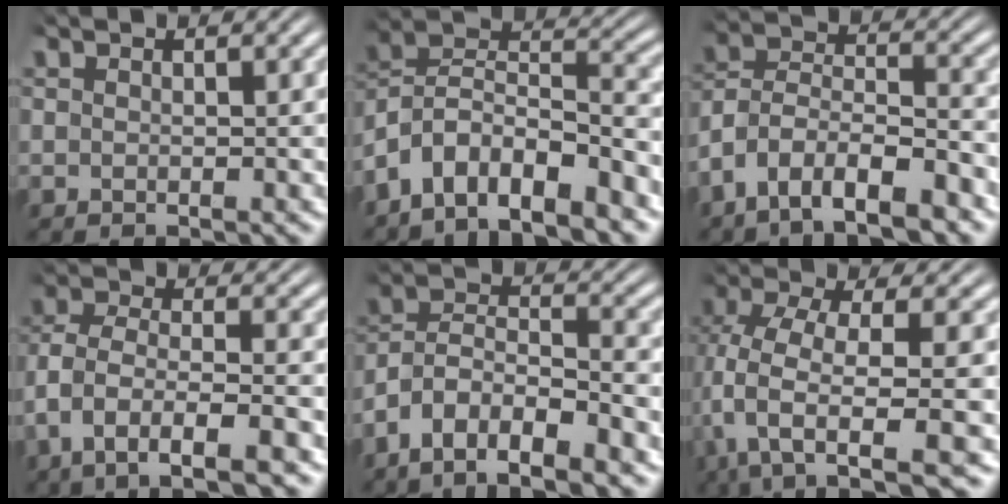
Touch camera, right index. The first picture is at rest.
{"total": 10.9, "force": [-3.5, 8.8, 5.4], "torque": [-0.151, -0.035, -0.063]}
{"total": 9.3, "force": [-3.9, 7.5, 3.9], "torque": [-0.110, -0.033, -0.076]}
{"total": 7.3, "force": [-3.4, 4.0, 5.1], "torque": [-0.111, -0.039, -0.040]}
{"total": 9.8, "force": [-4.5, 7.8, 3.9], "torque": [-0.105, -0.029, -0.089]}
{"total": 9.5, "force": [-4.5, 4.9, 6.7], "torque": [-0.169, -0.047, -0.058]}